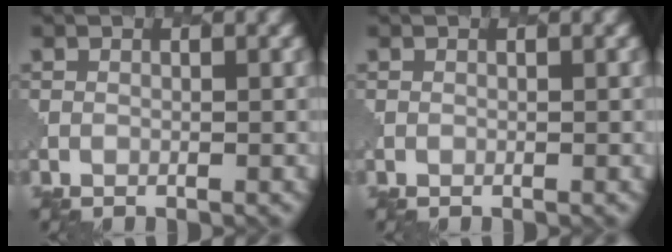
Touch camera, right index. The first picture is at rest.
{"total": 0.0}